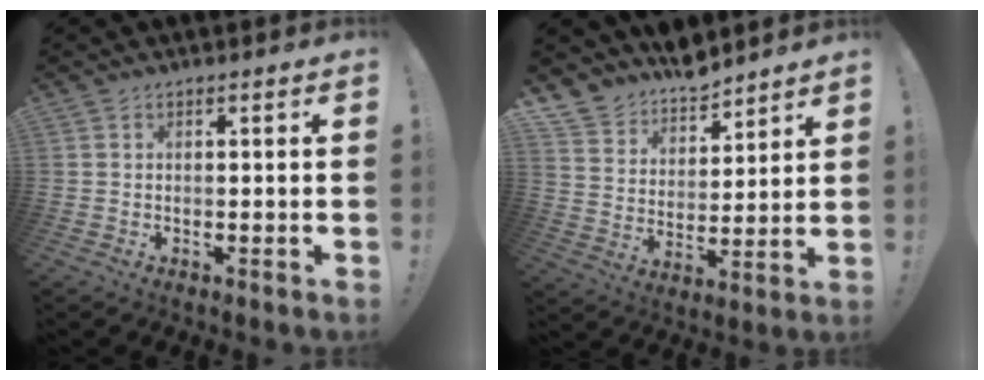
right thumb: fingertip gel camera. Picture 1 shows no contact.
{"total": 9.7, "force": [8.7, 4.3, 0.1], "torque": [-0.024, -0.086, 0.167]}